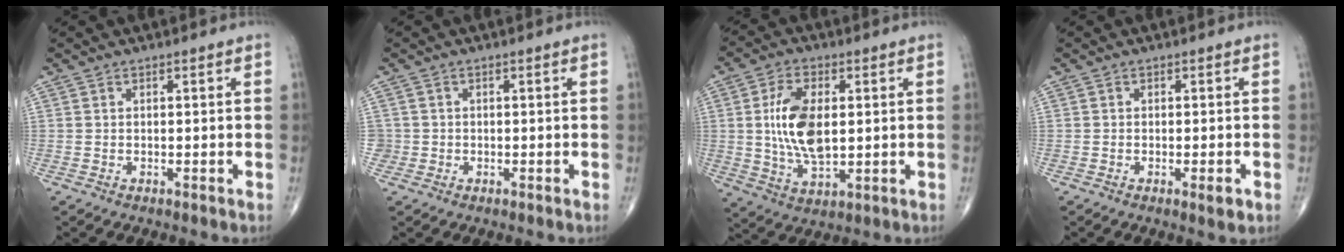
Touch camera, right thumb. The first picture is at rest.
{"total": 1.6, "force": [-0.3, 1.5, -0.2], "torque": [0.014, 0.007, -0.008]}
{"total": 11.8, "force": [1.2, 6.1, 10.0], "torque": [-0.188, -0.008, 0.028]}
{"total": 2.2, "force": [-0.9, 0.5, 2.0], "torque": [-0.027, -0.004, -0.013]}